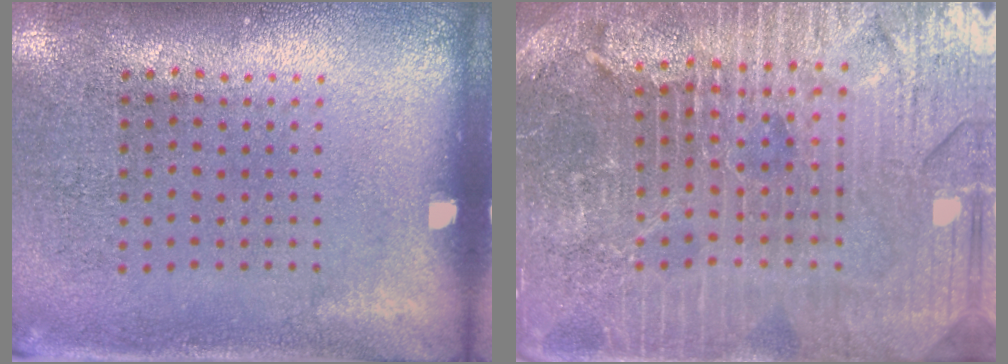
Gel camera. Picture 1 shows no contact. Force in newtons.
{"total": 5.4, "press": 4.9, "slide": 2.3}